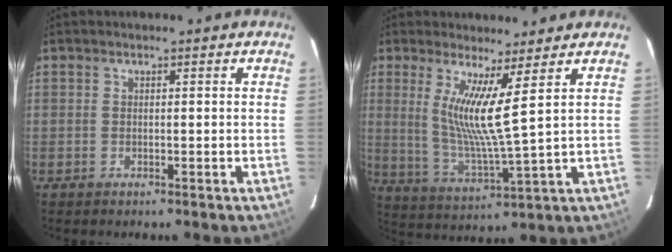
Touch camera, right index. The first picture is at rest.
{"total": 9.0, "force": [3.9, -0.8, 8.1], "torque": [-0.151, -0.022, 0.078]}